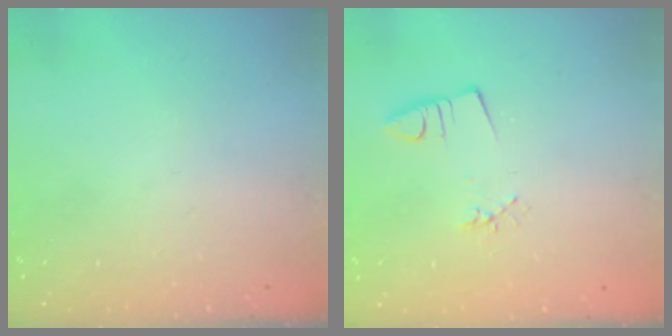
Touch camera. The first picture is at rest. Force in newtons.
{"total": 2.6, "press": 0.9, "slide": 2.4}